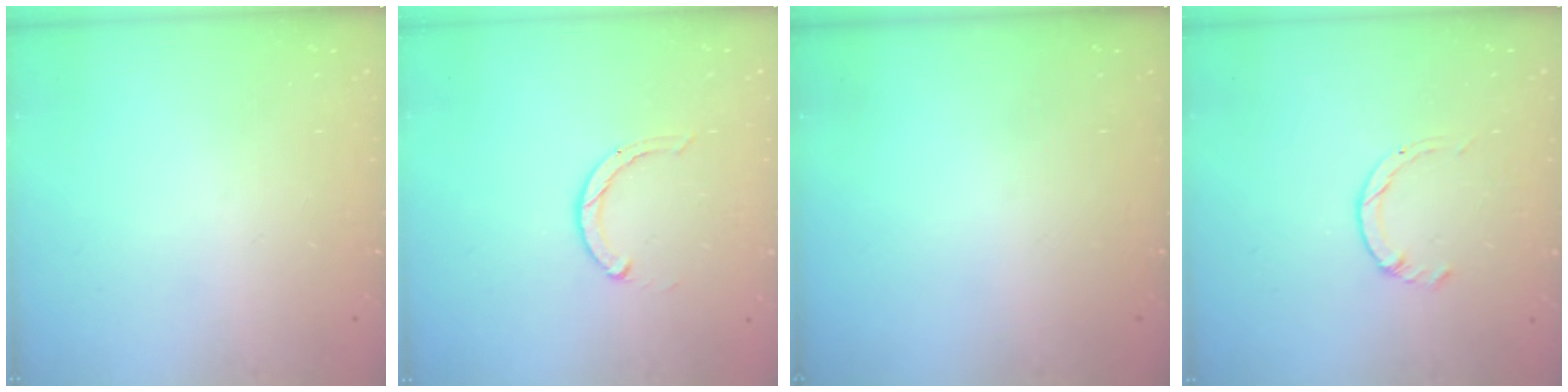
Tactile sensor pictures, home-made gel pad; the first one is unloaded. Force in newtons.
{"total": 2.3, "press": 2.3, "slide": 0.4}
{"total": 0.0}
{"total": 1.4, "press": 1.4, "slide": 0.2}